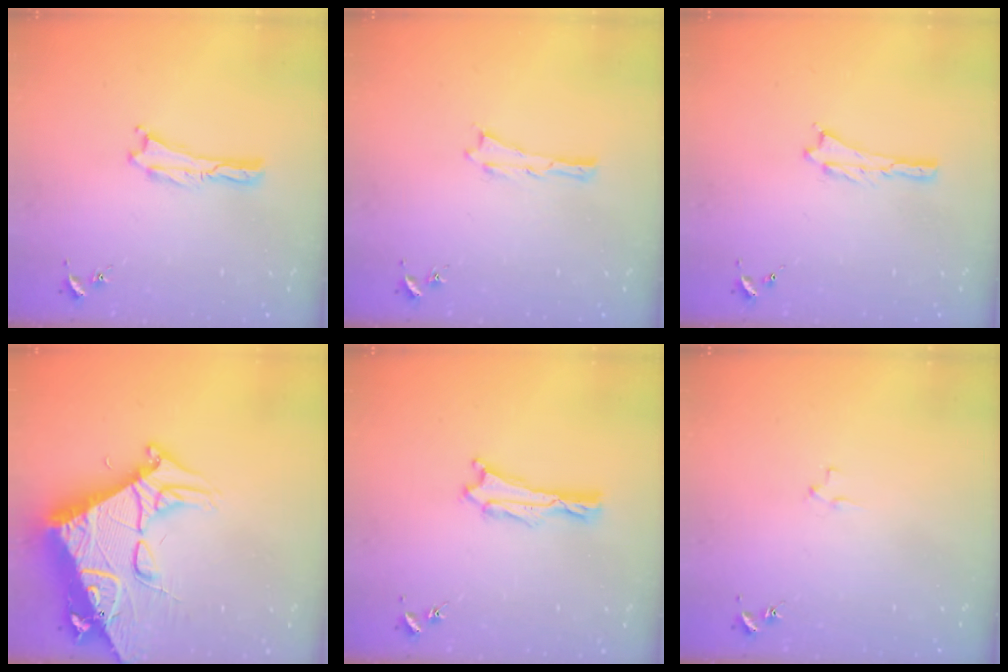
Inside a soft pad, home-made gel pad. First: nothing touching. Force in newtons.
{"total": 0.0}
{"total": 0.0}
{"total": 15.1, "press": 15.0, "slide": 1.6}
{"total": 1.0, "press": 1.0, "slide": 0.1}
{"total": 1.9, "press": 1.9, "slide": 0.2}